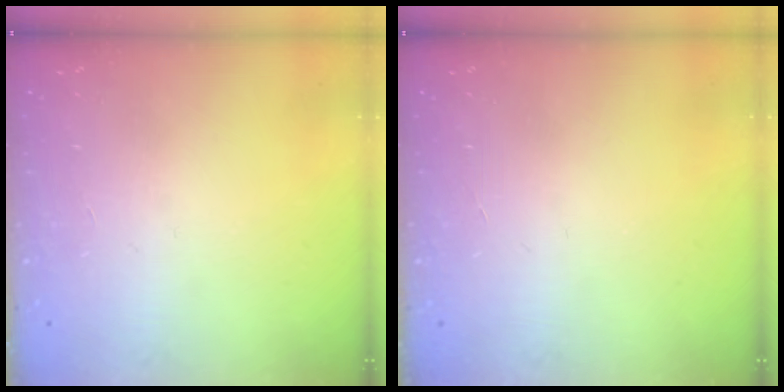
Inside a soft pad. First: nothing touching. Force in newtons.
{"total": 0.0}